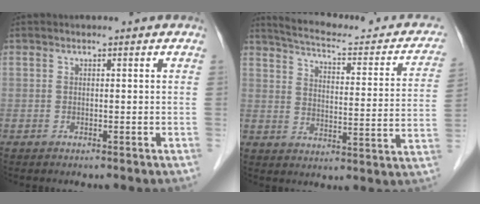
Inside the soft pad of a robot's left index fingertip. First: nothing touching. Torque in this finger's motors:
{"motor_torque": [0.70, -1.01, 0.04, 0.01]}